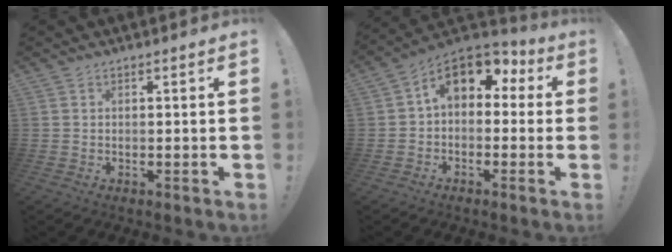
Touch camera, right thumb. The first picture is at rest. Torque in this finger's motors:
{"motor_torque": [1.60, 1.74, 1.07, -0.07, 0.04]}